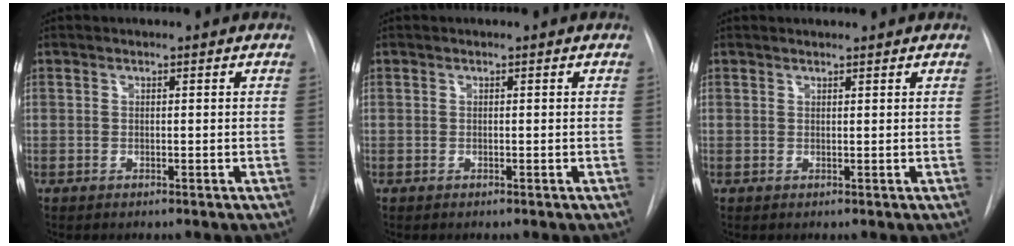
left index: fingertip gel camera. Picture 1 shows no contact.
{"total": 1.7, "force": [-1.6, -0.2, -0.3], "torque": [0.006, -0.005, -0.025]}
{"total": 0.6, "force": [-0.5, -0.3, -0.1], "torque": [0.001, 0.005, -0.003]}